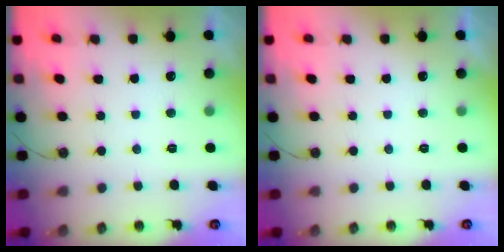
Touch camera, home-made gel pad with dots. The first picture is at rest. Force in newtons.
{"total": 0.0}